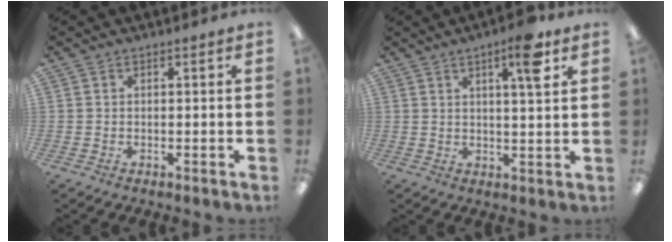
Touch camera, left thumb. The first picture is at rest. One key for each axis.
{"total": 8.5, "fx": 4.6, "fy": 1.6, "fz": 6.9, "tx": -0.098, "ty": -0.016, "tz": 0.066}